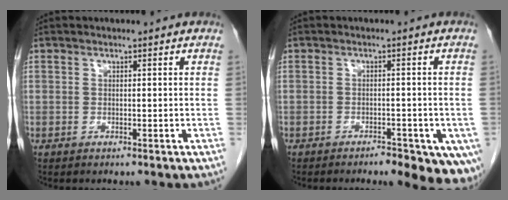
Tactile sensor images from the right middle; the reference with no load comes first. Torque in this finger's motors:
{"motor_torque": [1.10, -1.04, 0.20, 0.03]}